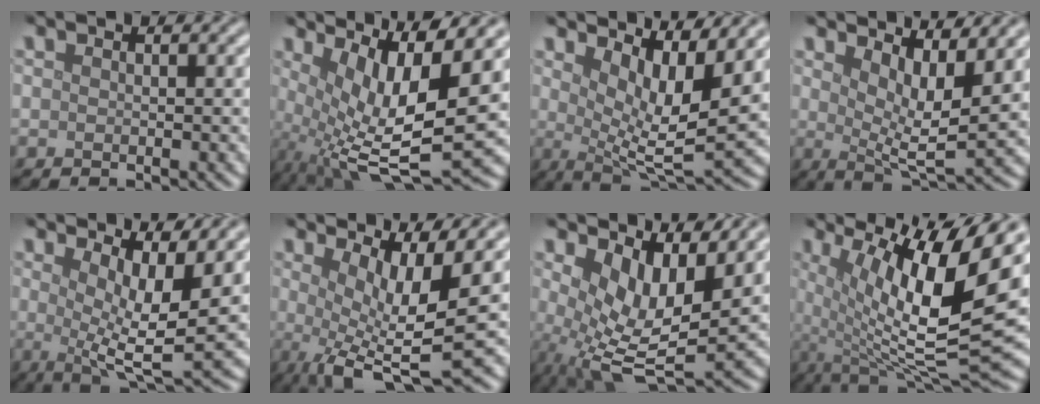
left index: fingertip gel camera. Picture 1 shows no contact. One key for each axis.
{"total": 12.0, "fx": 1.6, "fy": 3.3, "fz": 11.4, "tx": -0.201, "ty": -0.006, "tz": 0.043}
{"total": 7.6, "fx": 3.4, "fy": 2.1, "fz": 6.4, "tx": -0.100, "ty": -0.008, "tz": 0.064}
{"total": 6.2, "fx": 3.1, "fy": 1.7, "fz": 5.1, "tx": -0.084, "ty": -0.008, "tz": 0.058}
{"total": 7.9, "fx": 2.2, "fy": 2.3, "fz": 7.2, "tx": -0.107, "ty": -0.007, "tz": 0.039}
{"total": 7.6, "fx": 0.2, "fy": 2.2, "fz": 7.3, "tx": -0.118, "ty": -0.014, "tz": 0.001}
{"total": 7.5, "fx": 1.1, "fy": 3.6, "fz": 6.5, "tx": -0.130, "ty": -0.020, "tz": 0.022}
{"total": 14.3, "fx": 3.1, "fy": 4.4, "fz": 13.3, "tx": -0.221, "ty": -0.004, "tz": 0.058}